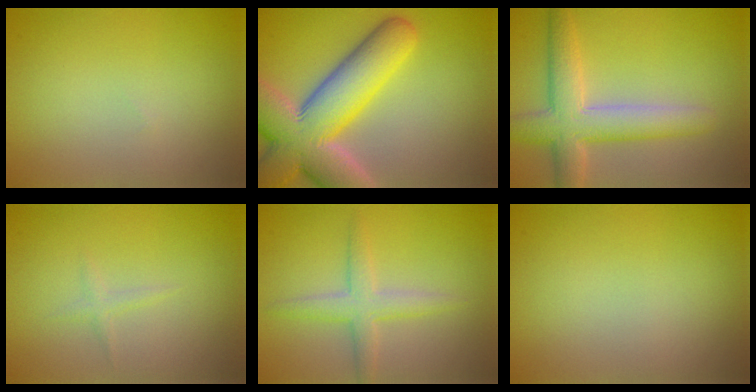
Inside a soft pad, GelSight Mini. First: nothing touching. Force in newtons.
{"total": 12.0, "press": 11.9, "slide": 1.0}
{"total": 5.8, "press": 5.8, "slide": 0.1}
{"total": 0.8, "press": 0.8, "slide": 0.1}
{"total": 2.9, "press": 2.9, "slide": 0.1}
{"total": 0.0}